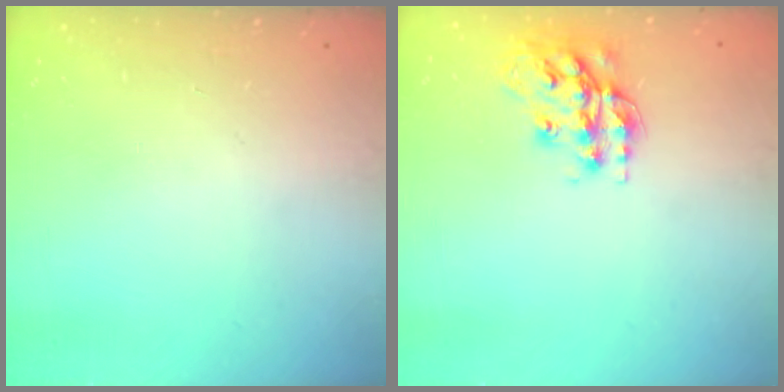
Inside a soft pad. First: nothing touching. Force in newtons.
{"total": 14.6, "press": 14.5, "slide": 0.7}